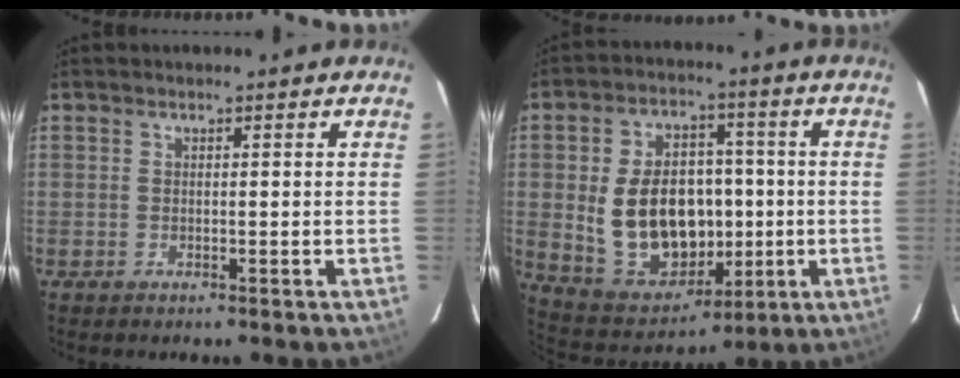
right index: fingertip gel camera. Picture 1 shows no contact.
{"total": 18.3, "force": [-0.7, 13.0, 12.8], "torque": [-0.264, 0.014, 0.018]}